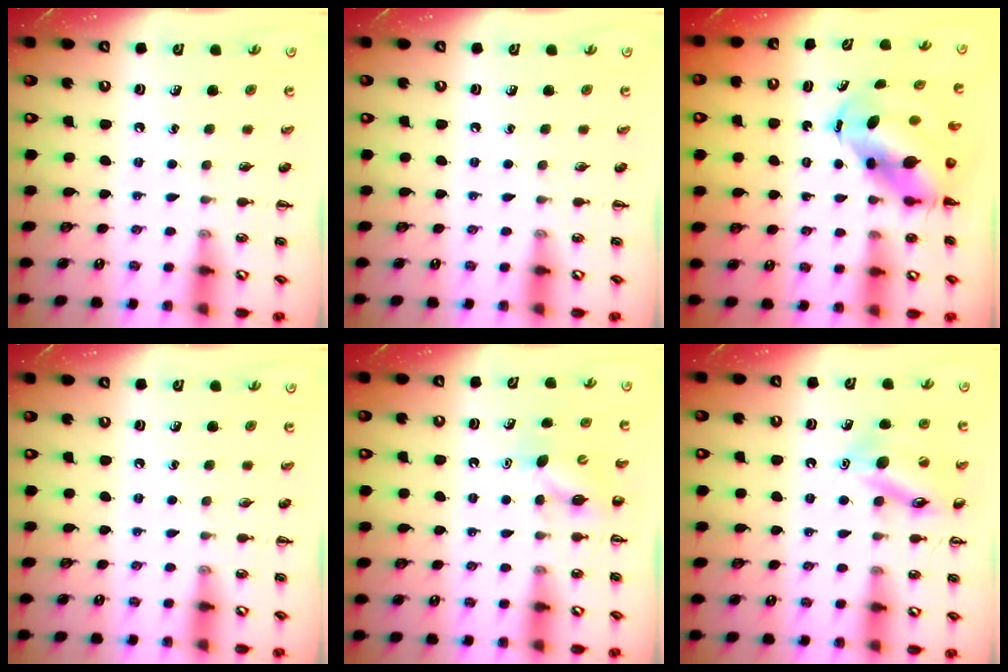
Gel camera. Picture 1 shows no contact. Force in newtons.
{"total": 0.0}
{"total": 8.0, "press": 7.7, "slide": 2.1}
{"total": 0.0}
{"total": 4.6, "press": 4.6, "slide": 0.7}
{"total": 13.8, "press": 13.8, "slide": 1.5}